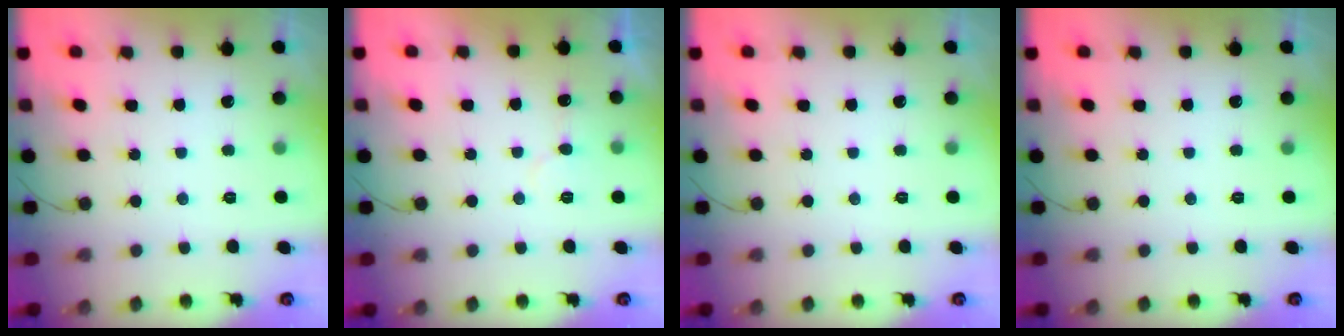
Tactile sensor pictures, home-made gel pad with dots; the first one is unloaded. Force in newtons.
{"total": 6.5, "press": 6.5, "slide": 0.4}
{"total": 0.0}
{"total": 0.0}